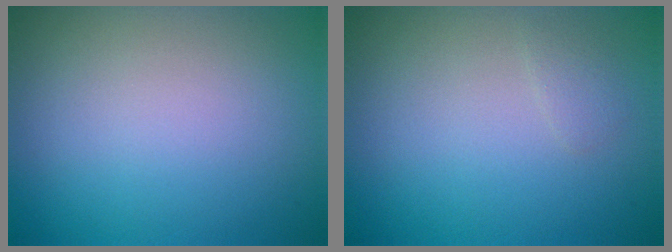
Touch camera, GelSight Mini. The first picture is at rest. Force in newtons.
{"total": 0.7, "press": 0.7, "slide": 0.1}